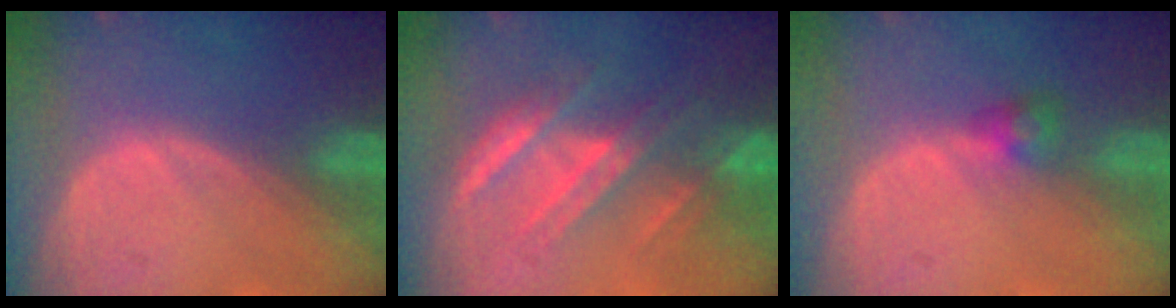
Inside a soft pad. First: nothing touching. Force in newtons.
{"total": 7.1, "press": 6.7, "slide": 2.5}
{"total": 2.5, "press": 2.5, "slide": 0.5}